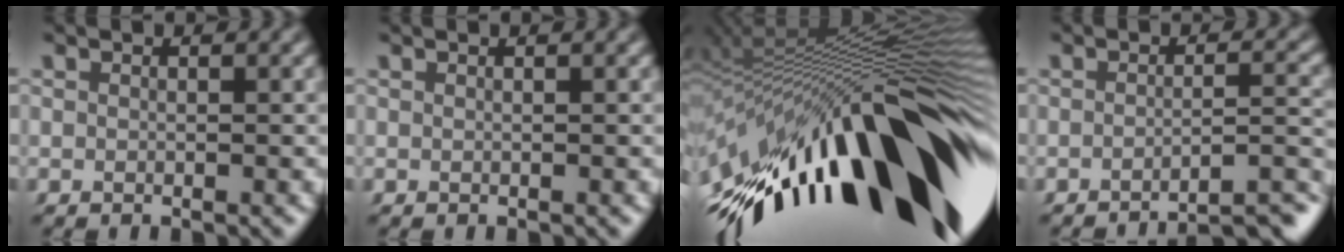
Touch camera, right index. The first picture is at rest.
{"total": 0.0}
{"total": 18.7, "force": [-8.3, 9.0, 14.0], "torque": [-0.218, 0.019, -0.118]}
{"total": 6.4, "force": [-6.0, 0.6, 2.1], "torque": [-0.010, -0.003, -0.099]}